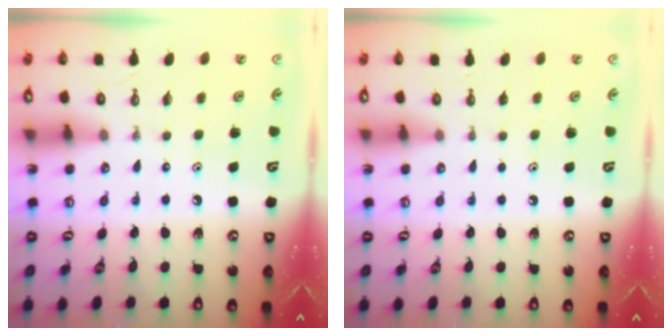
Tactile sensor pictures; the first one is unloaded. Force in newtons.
{"total": 0.9, "press": 0.1, "slide": 0.9}